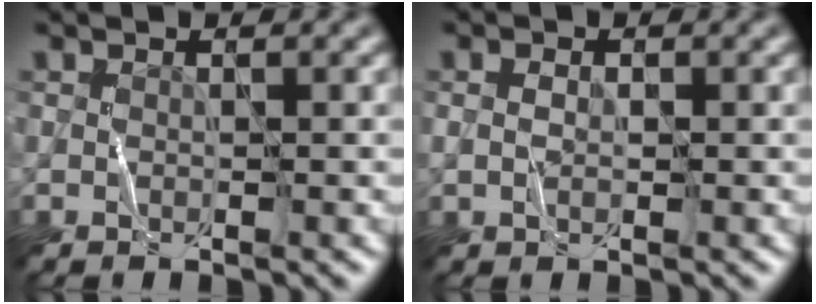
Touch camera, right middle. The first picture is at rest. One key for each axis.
{"total": 1.1, "fx": 0.0, "fy": 0.8, "fz": 0.9, "tx": -0.016, "ty": 0.002, "tz": -0.001}